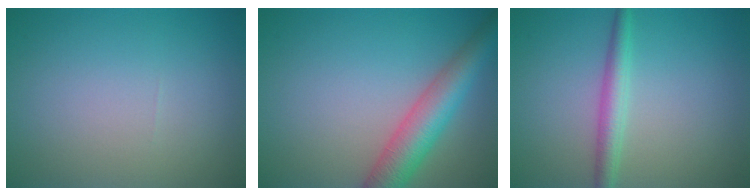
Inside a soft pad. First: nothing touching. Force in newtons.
{"total": 5.6, "press": 5.6, "slide": 0.2}
{"total": 2.5, "press": 2.5, "slide": 0.1}